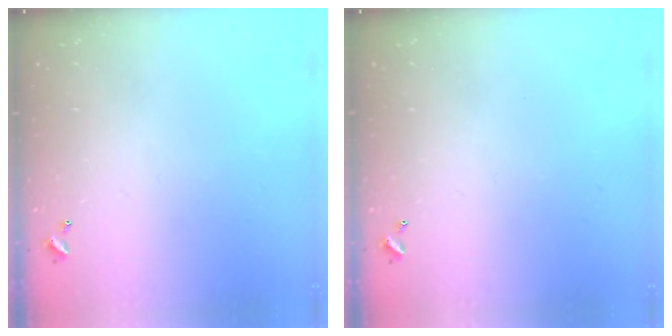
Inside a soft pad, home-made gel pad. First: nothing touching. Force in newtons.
{"total": 0.0}